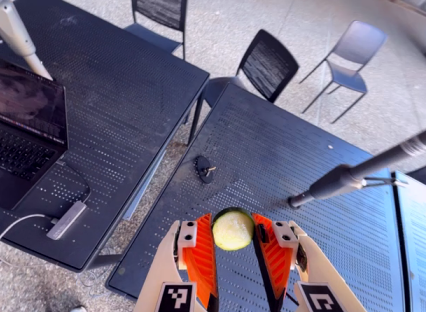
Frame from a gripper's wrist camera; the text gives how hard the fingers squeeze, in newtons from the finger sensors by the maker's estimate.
{"total": 9.6, "left": 9.9, "right": 9.3}